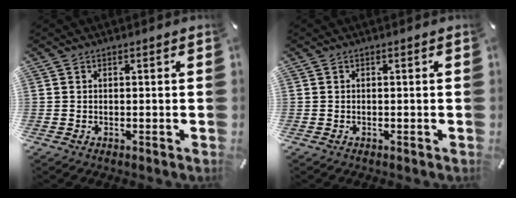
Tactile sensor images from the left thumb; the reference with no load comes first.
{"total": 0.0}